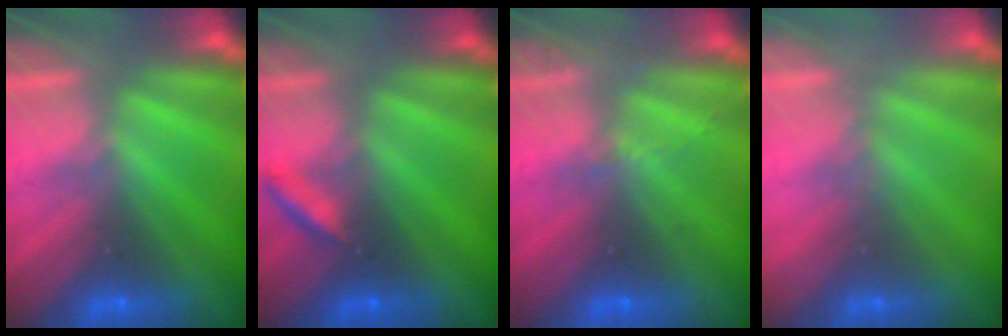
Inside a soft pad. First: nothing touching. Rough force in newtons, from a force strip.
{"total": 2.1}
{"total": 2.0}
{"total": 2.0}